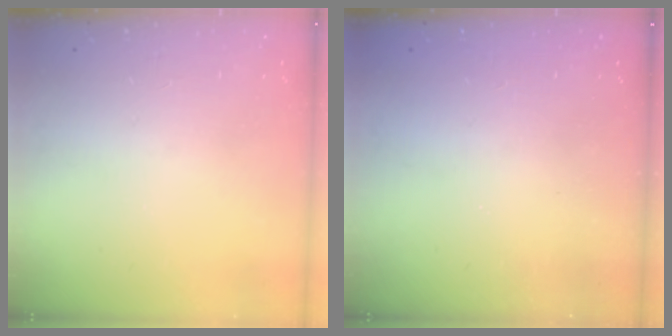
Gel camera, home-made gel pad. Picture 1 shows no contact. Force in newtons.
{"total": 2.3, "press": 2.2, "slide": 0.8}